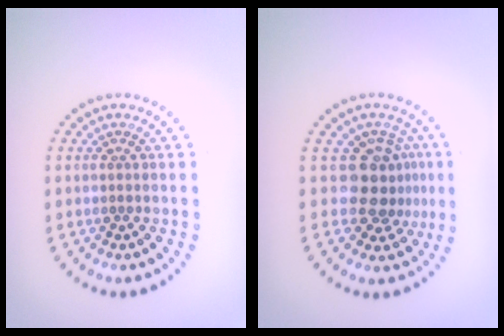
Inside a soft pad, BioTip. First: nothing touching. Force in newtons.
{"total": 3.7, "press": 3.0, "slide": 2.1}